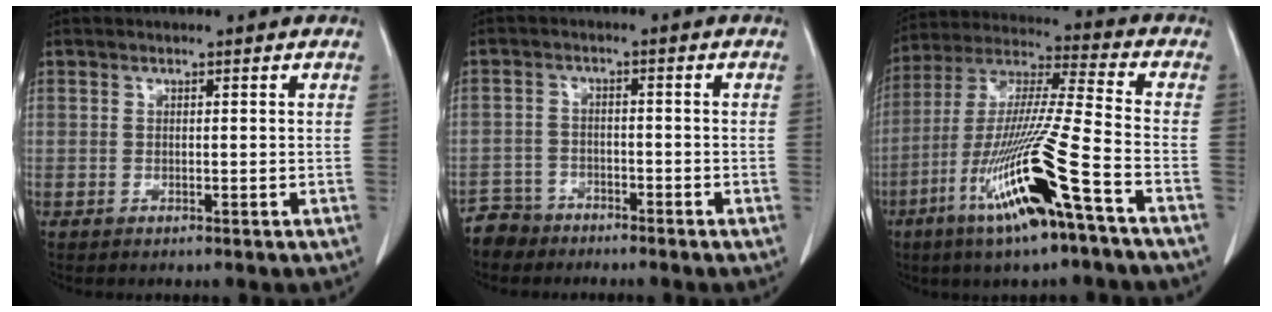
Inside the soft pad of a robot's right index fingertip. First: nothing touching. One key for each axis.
{"total": 4.0, "fx": -3.4, "fy": 2.0, "fz": -0.8, "tx": 0.013, "ty": 0.002, "tz": -0.068}
{"total": 18.1, "fx": -8.5, "fy": 0.1, "fz": 16.0, "tx": -0.342, "ty": -0.032, "tz": -0.160}